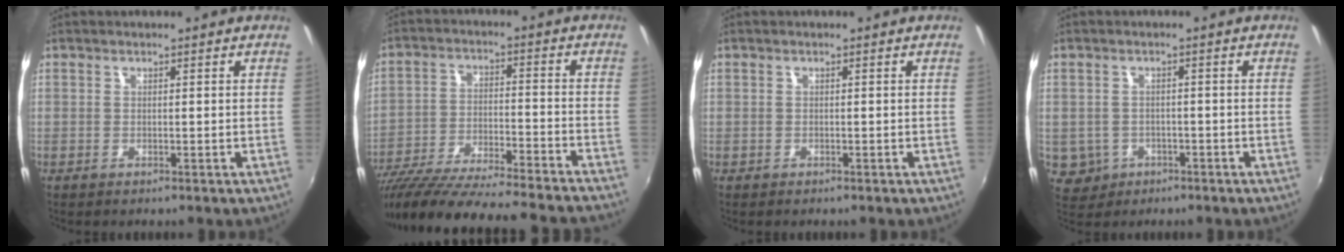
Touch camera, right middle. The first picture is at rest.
{"total": 26.7, "force": [-23.8, 1.0, 12.1], "torque": [-0.215, -0.060, -0.365]}
{"total": 0.0}
{"total": 4.8, "force": [-1.6, 4.3, 1.2], "torque": [-0.038, 0.002, -0.013]}